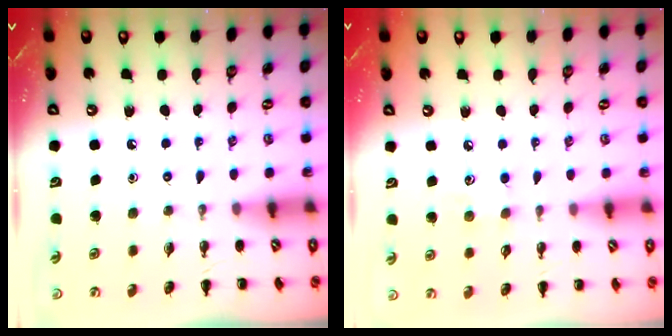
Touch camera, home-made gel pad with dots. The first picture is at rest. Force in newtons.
{"total": 4.8, "press": 4.7, "slide": 1.2}